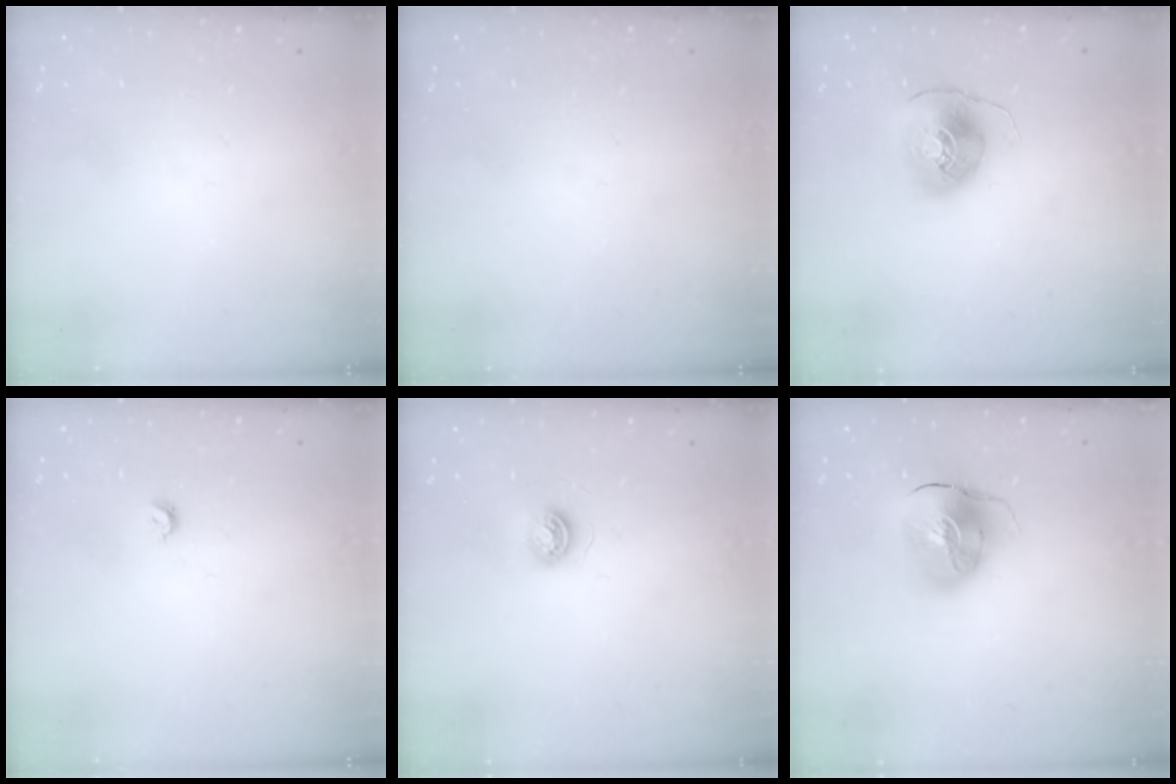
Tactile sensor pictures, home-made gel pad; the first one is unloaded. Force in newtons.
{"total": 0.0}
{"total": 8.1, "press": 8.0, "slide": 1.2}
{"total": 3.6, "press": 3.6, "slide": 0.7}
{"total": 5.4, "press": 5.4, "slide": 0.5}
{"total": 11.5, "press": 11.4, "slide": 1.5}